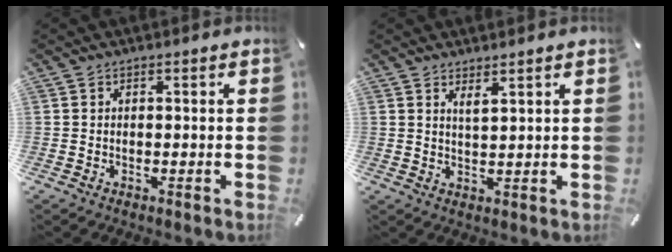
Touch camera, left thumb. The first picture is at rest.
{"total": 2.7, "force": [2.2, 0.2, 1.5], "torque": [-0.033, -0.006, 0.039]}